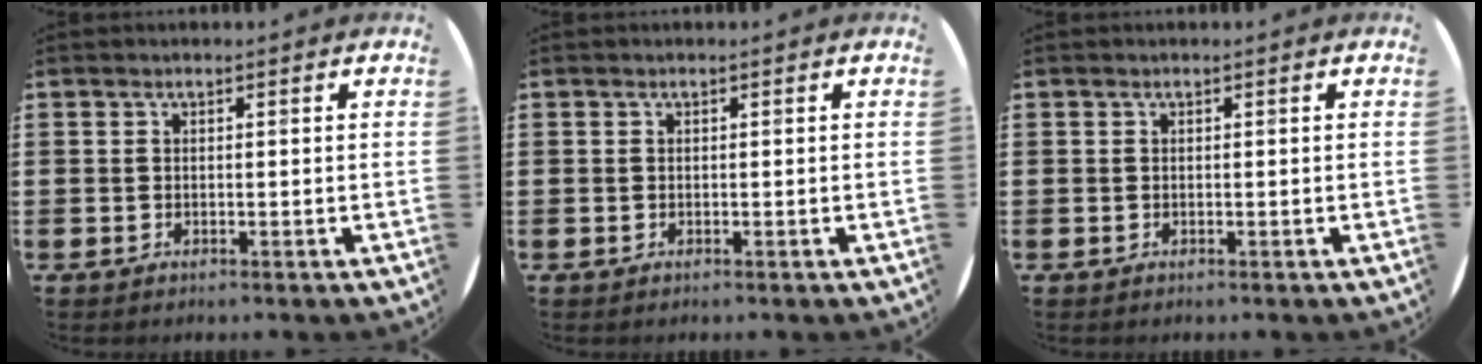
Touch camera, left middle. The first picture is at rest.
{"total": 0.0}
{"total": 0.0}